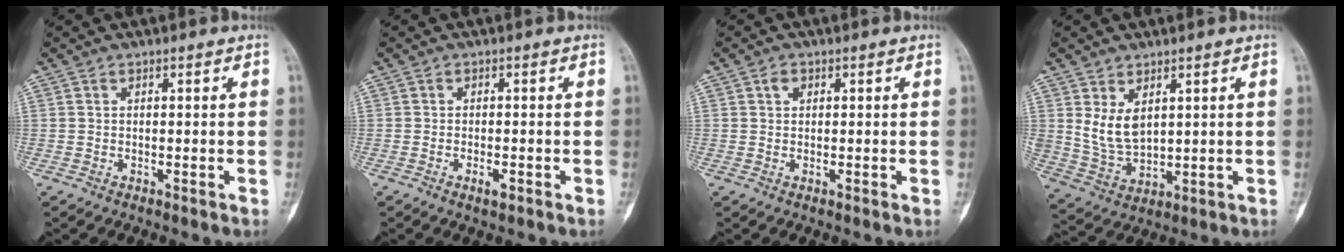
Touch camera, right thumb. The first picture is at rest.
{"total": 1.9, "force": [-0.9, 0.7, 1.5], "torque": [-0.028, 0.000, -0.015]}
{"total": 1.6, "force": [0.5, 1.2, 0.9], "torque": [-0.014, -0.001, 0.007]}
{"total": 7.3, "force": [2.7, 4.3, 5.2], "torque": [-0.089, -0.020, 0.073]}